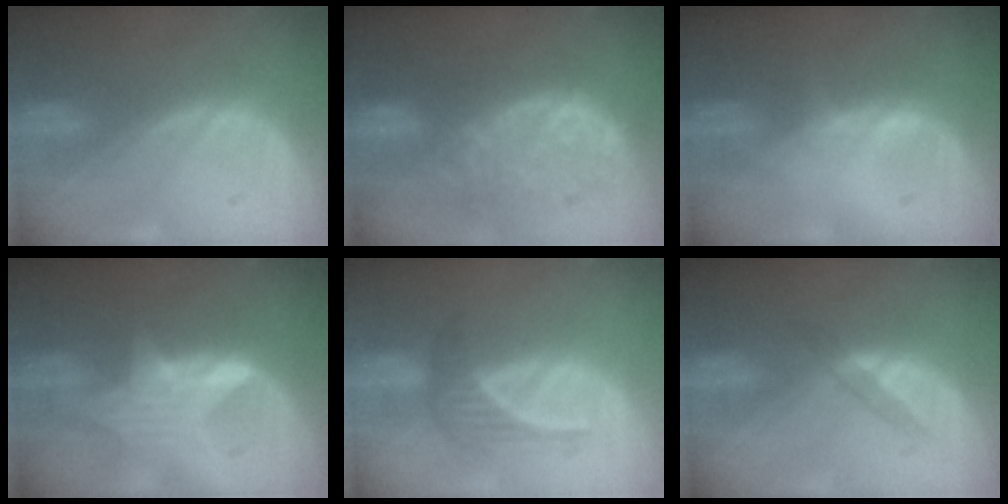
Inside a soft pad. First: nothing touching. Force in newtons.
{"total": 11.4, "press": 9.7, "slide": 5.9}
{"total": 0.6, "press": 0.5, "slide": 0.3}
{"total": 5.8, "press": 5.8, "slide": 0.9}
{"total": 3.6, "press": 3.5, "slide": 0.9}
{"total": 2.4, "press": 2.2, "slide": 1.1}